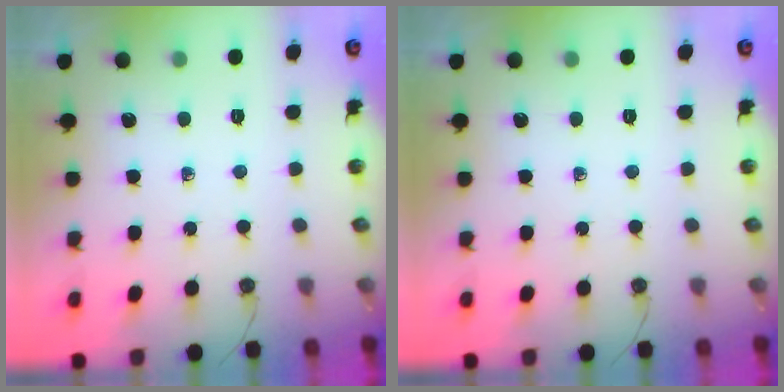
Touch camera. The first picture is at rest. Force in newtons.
{"total": 0.0}